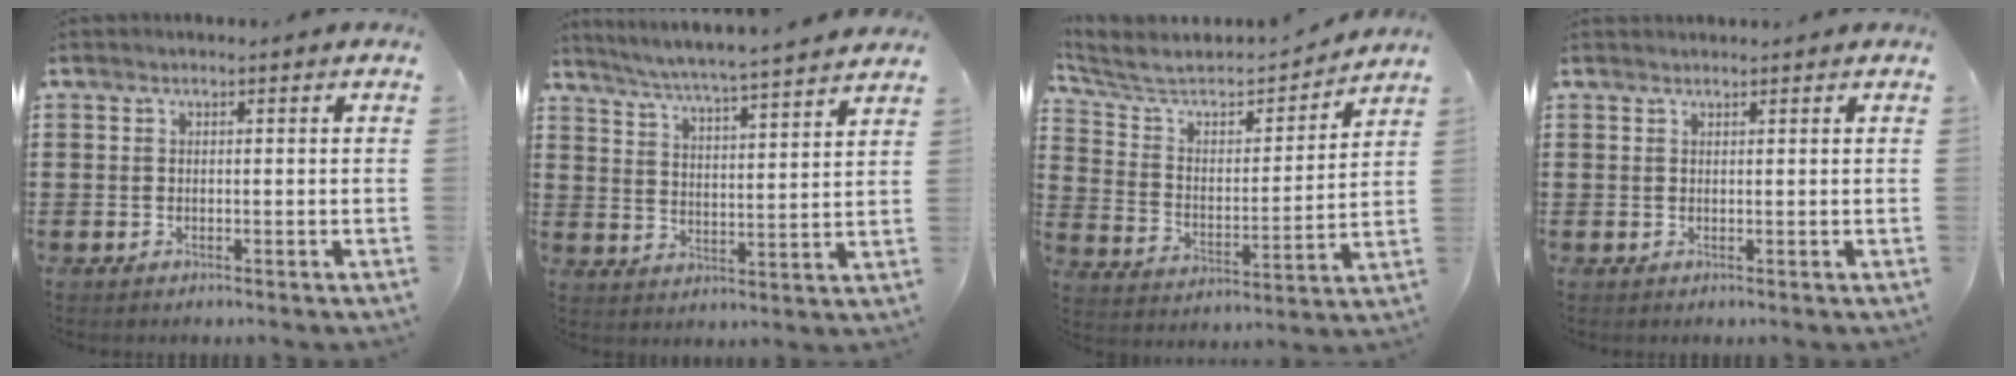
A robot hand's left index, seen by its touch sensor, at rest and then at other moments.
{"total": 4.8, "force": [4.4, -1.0, 1.5], "torque": [-0.049, -0.040, 0.070]}
{"total": 5.6, "force": [4.9, 1.9, 2.1], "torque": [-0.070, -0.034, 0.077]}
{"total": 0.8, "force": [0.7, -0.1, 0.0], "torque": [-0.001, -0.001, 0.015]}